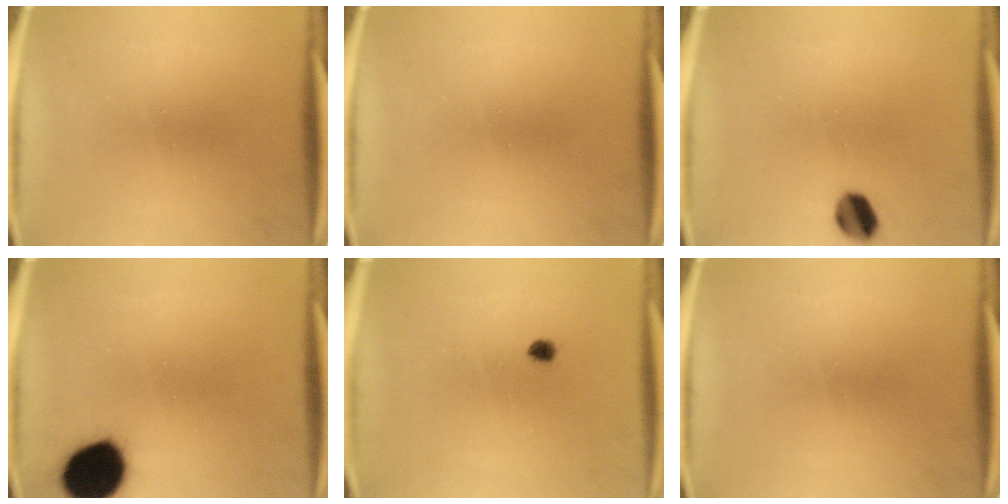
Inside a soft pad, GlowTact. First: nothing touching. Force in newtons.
{"total": 0.0}
{"total": 5.6}
{"total": 16.1}
{"total": 1.4}
{"total": 0.0}